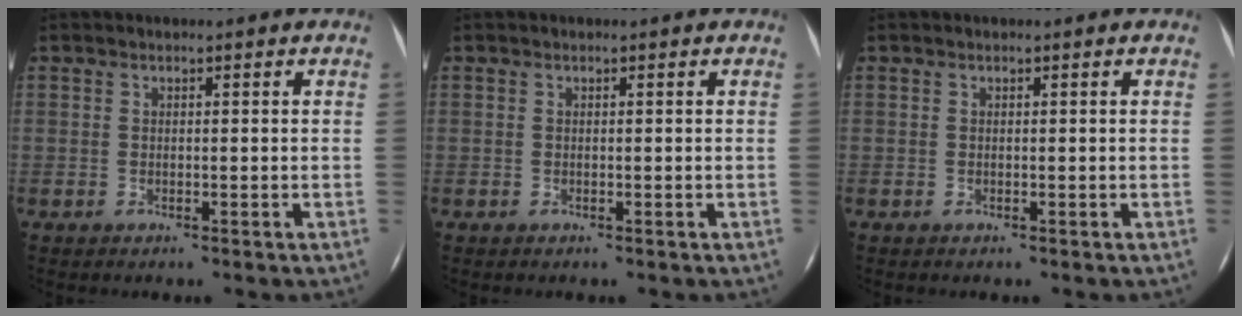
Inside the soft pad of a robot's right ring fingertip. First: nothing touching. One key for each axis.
{"total": 0.0}
{"total": 0.0}